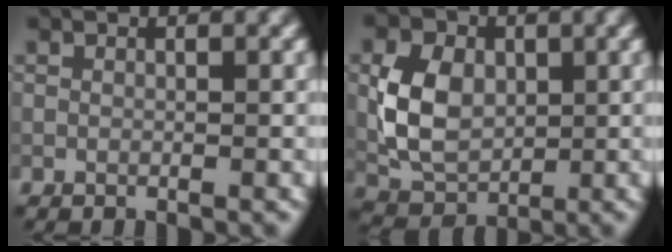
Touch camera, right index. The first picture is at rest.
{"total": 6.0, "force": [0.5, 4.4, 4.0], "torque": [-0.078, -0.001, 0.007]}